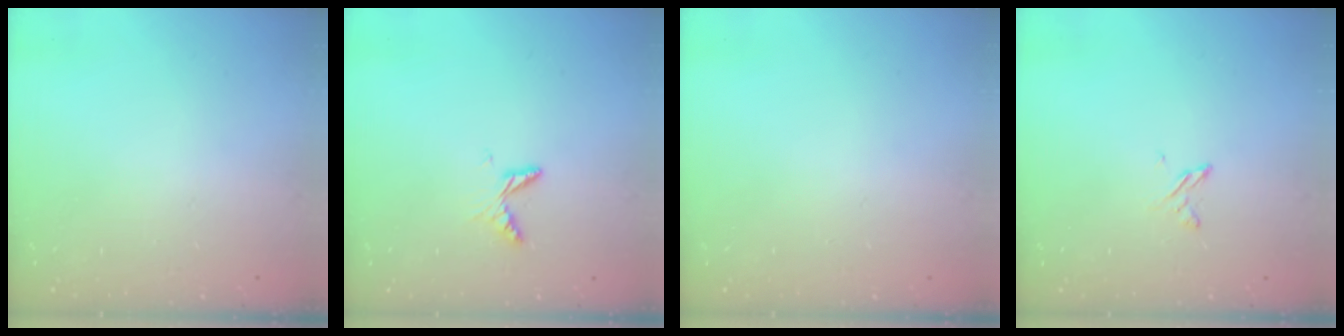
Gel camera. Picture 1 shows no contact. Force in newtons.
{"total": 6.1, "press": 6.1, "slide": 0.7}
{"total": 0.0}
{"total": 3.0, "press": 2.9, "slide": 0.4}